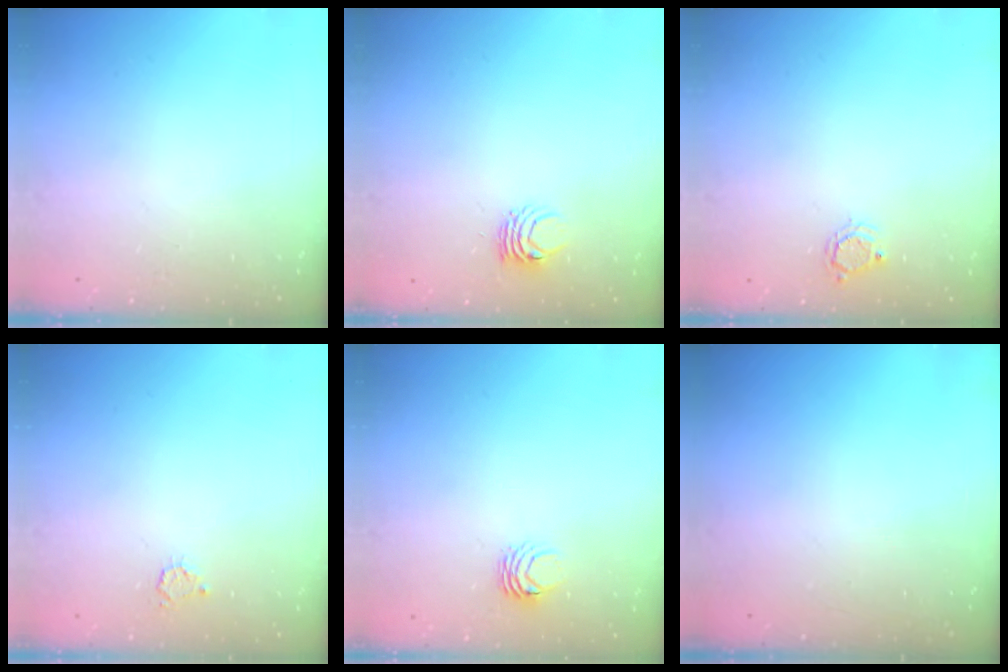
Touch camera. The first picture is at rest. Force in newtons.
{"total": 4.2, "press": 4.2, "slide": 0.4}
{"total": 4.0, "press": 4.0, "slide": 0.3}
{"total": 3.0, "press": 3.0, "slide": 0.4}
{"total": 3.7, "press": 3.7, "slide": 0.4}
{"total": 0.0}